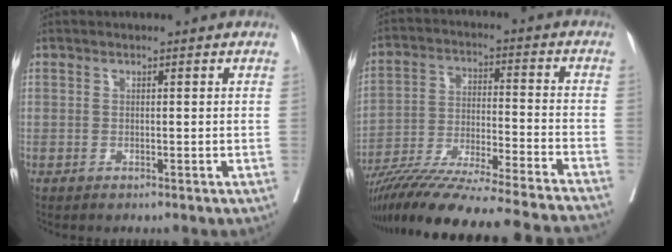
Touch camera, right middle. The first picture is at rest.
{"total": 27.9, "force": [-25.0, -0.6, 12.4], "torque": [-0.165, -0.061, -0.375]}